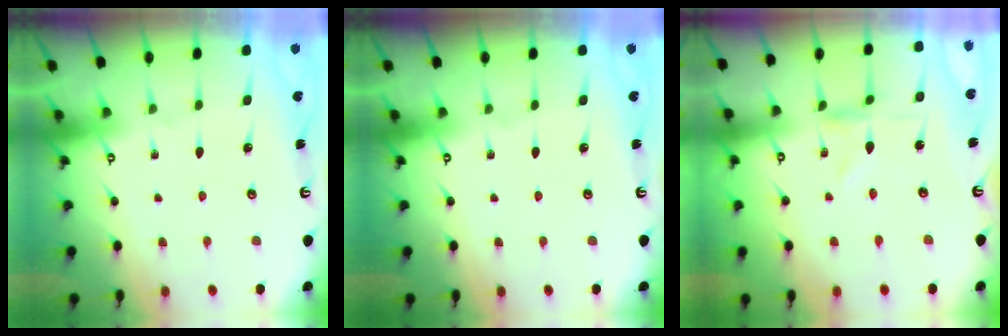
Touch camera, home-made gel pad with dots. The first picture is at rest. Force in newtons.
{"total": 0.0}
{"total": 0.0}